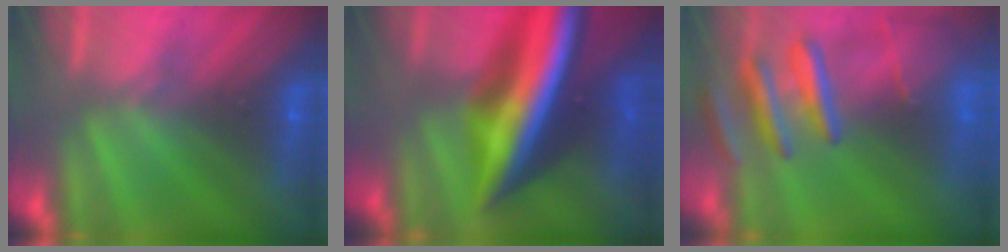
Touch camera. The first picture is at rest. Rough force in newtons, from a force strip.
{"total": 7.8}
{"total": 9.6}